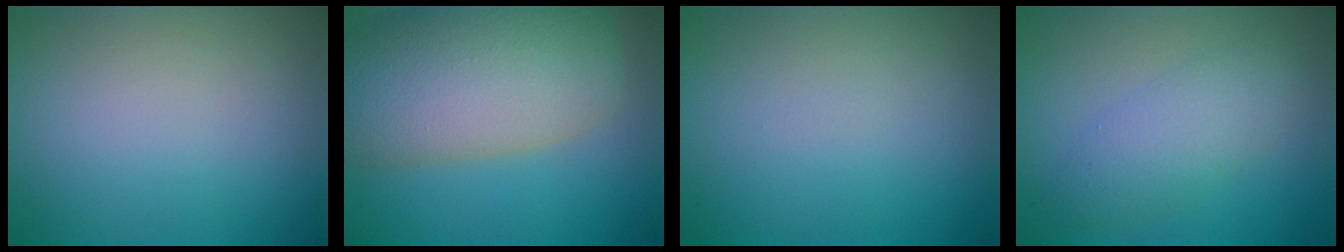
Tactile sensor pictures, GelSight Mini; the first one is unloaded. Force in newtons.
{"total": 11.0, "press": 11.0, "slide": 0.8}
{"total": 0.0}
{"total": 3.6, "press": 3.6, "slide": 0.2}